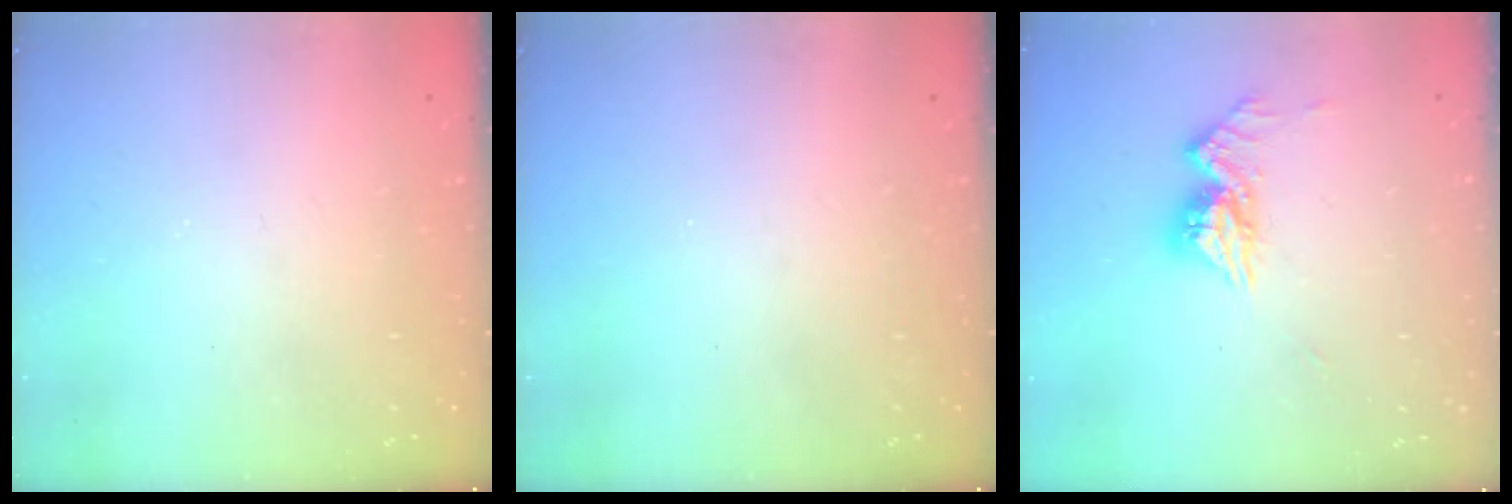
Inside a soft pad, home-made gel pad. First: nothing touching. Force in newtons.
{"total": 0.0}
{"total": 10.5, "press": 10.5, "slide": 1.0}